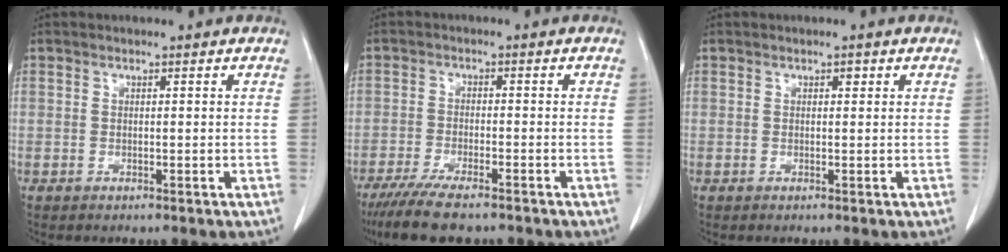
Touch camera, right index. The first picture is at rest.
{"total": 8.5, "force": [-6.8, 1.5, 4.8], "torque": [-0.080, -0.018, -0.109]}
{"total": 0.6, "force": [0.3, 0.4, 0.4], "torque": [-0.005, 0.000, 0.003]}